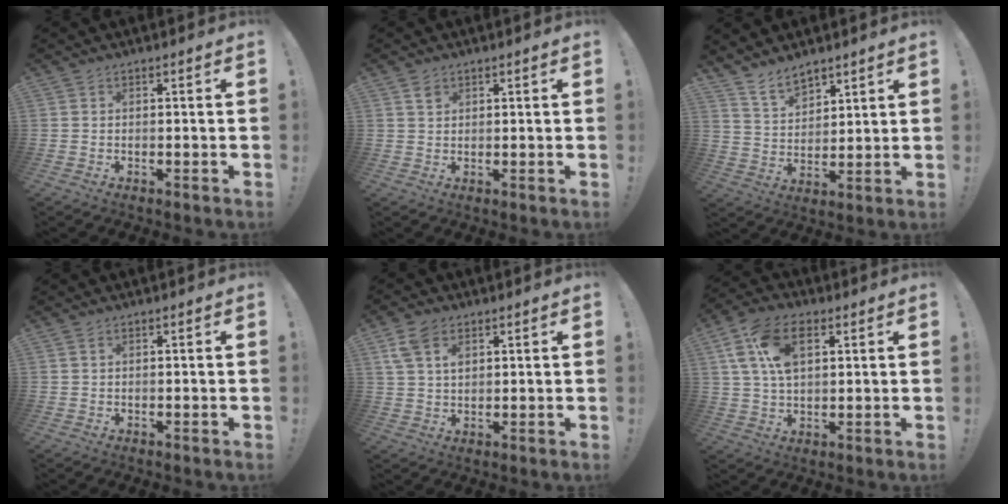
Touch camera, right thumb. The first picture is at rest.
{"total": 2.0, "force": [1.3, 1.4, 0.8], "torque": [0.000, -0.007, 0.021]}
{"total": 9.0, "force": [7.3, 4.5, 2.6], "torque": [-0.055, -0.047, 0.144]}
{"total": 0.9, "force": [0.5, 0.4, 0.6], "torque": [-0.020, 0.004, 0.010]}
{"total": 7.2, "force": [3.6, 4.7, 4.1], "torque": [-0.076, -0.005, 0.071]}
{"total": 15.0, "force": [5.3, 8.9, 10.8], "torque": [-0.208, -0.004, 0.100]}